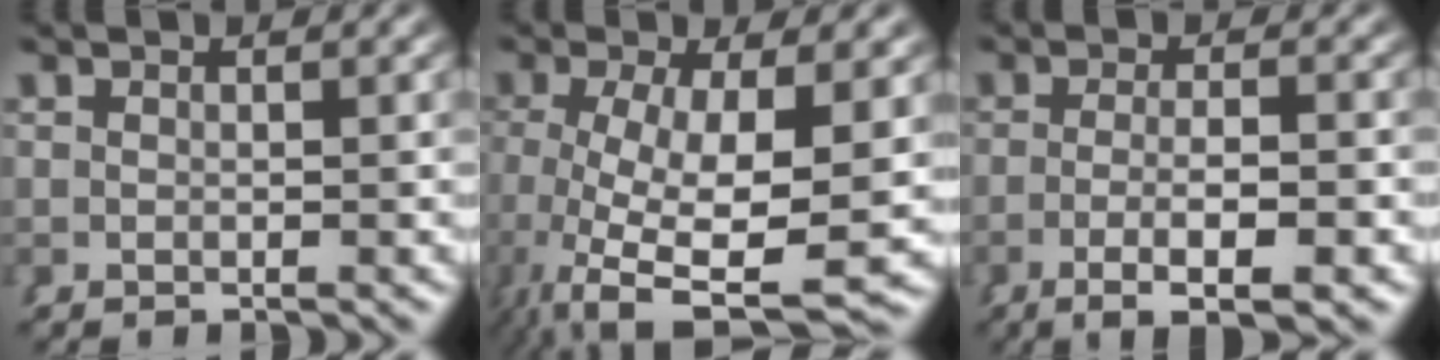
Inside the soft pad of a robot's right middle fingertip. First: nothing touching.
{"total": 8.4, "force": [-2.0, 3.6, 7.3], "torque": [-0.159, -0.052, 0.005]}
{"total": 5.4, "force": [-3.3, 0.8, 4.2], "torque": [-0.074, -0.018, -0.040]}